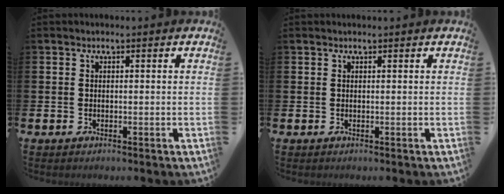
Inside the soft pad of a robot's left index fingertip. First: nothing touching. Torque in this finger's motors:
{"motor_torque": [0.92, -1.22, 0.02, -0.01]}